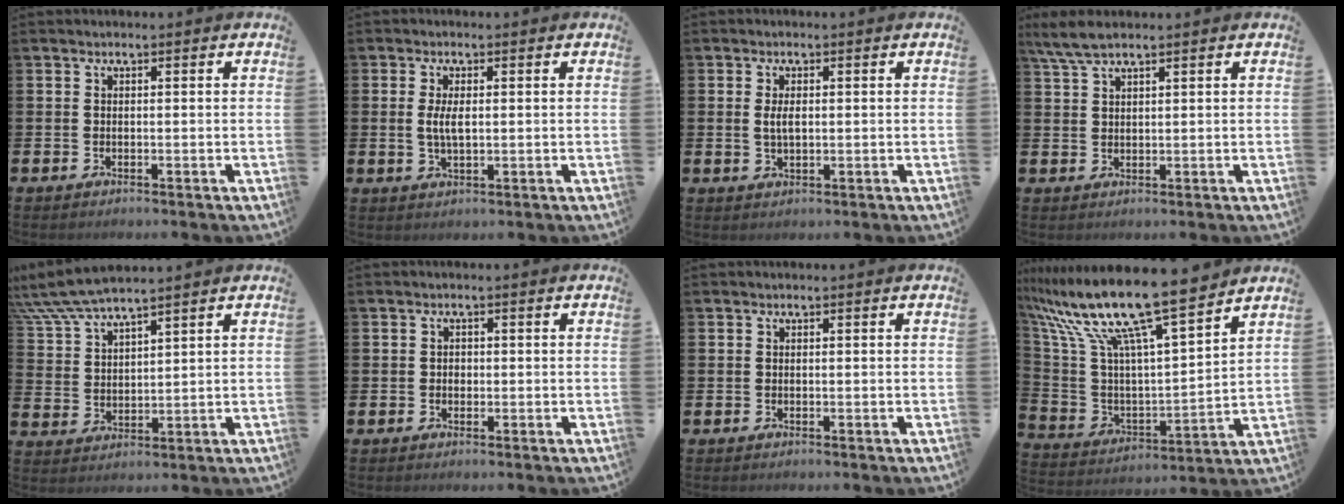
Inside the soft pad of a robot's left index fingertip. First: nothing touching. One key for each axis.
{"total": 3.1, "fx": 0.3, "fy": 1.2, "fz": 2.9, "tx": -0.058, "ty": 0.004, "tz": 0.004}
{"total": 2.3, "fx": 0.3, "fy": 1.1, "fz": 2.0, "tx": -0.034, "ty": 0.002, "tz": 0.001}
{"total": 4.1, "fx": 3.2, "fy": 0.9, "fz": 2.4, "tx": -0.062, "ty": 0.002, "tz": 0.060}
{"total": 6.5, "fx": 6.1, "fy": 0.7, "fz": 2.0, "tx": -0.067, "ty": -0.023, "tz": 0.111}
{"total": 0.9, "fx": -0.1, "fy": 0.8, "fz": 0.4, "tx": -0.001, "ty": 0.003, "tz": -0.005}
{"total": 0.0}
{"total": 14.7, "fx": 12.1, "fy": 1.4, "fz": 8.3, "tx": -0.197, "ty": -0.083, "tz": 0.206}